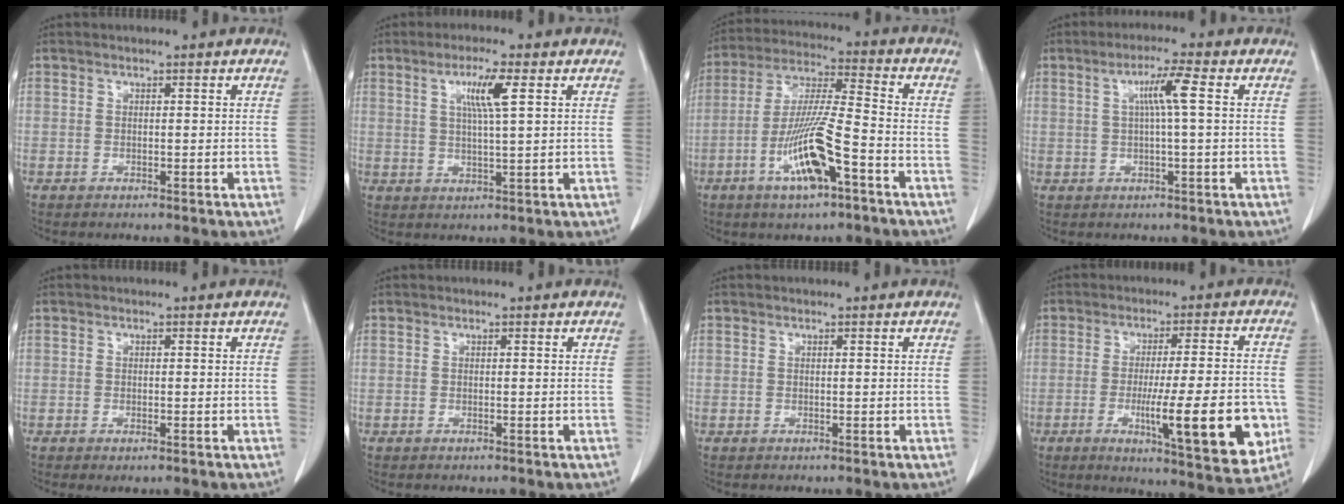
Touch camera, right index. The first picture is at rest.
{"total": 5.6, "force": [2.0, -0.1, 5.2], "torque": [-0.094, -0.001, 0.036]}
{"total": 12.8, "force": [-5.5, 1.6, 11.4], "torque": [-0.226, -0.007, -0.100]}
{"total": 4.9, "force": [1.0, -0.5, 4.8], "torque": [-0.088, 0.007, 0.019]}
{"total": 0.9, "force": [-0.5, 0.3, 0.7], "torque": [-0.013, -0.003, -0.005]}
{"total": 0.0}
{"total": 0.0}
{"total": 16.0, "force": [-4.3, 1.9, 15.3], "torque": [-0.204, -0.015, -0.054]}